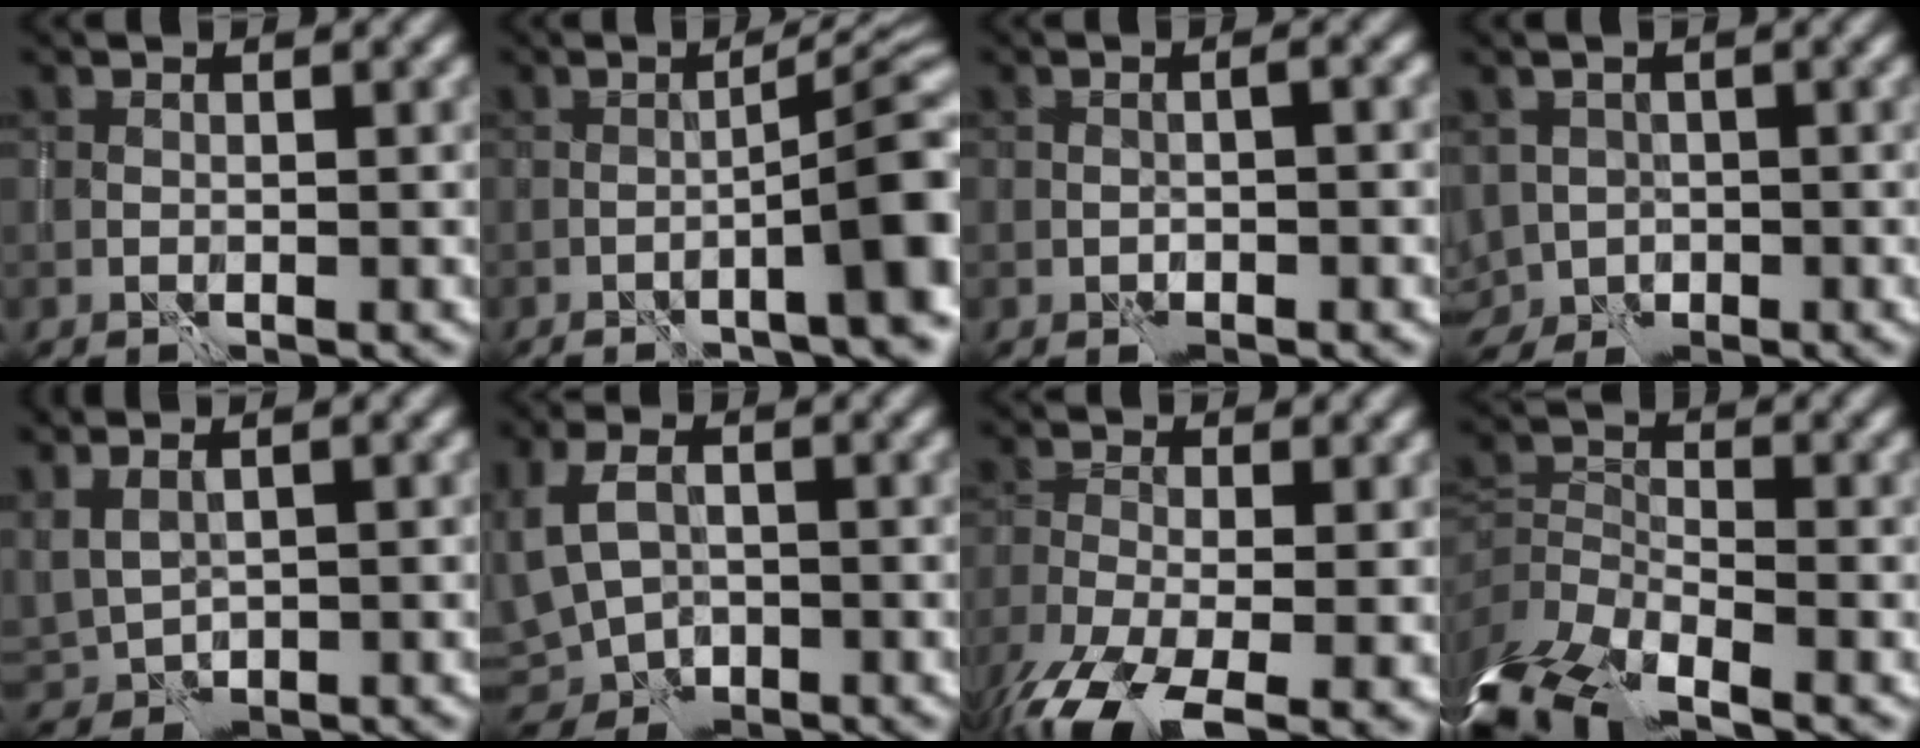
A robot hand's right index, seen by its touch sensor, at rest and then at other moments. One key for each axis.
{"total": 8.8, "fx": -3.4, "fy": 1.5, "fz": 8.0, "tx": -0.093, "ty": 0.011, "tz": -0.044}
{"total": 1.3, "fx": -0.8, "fy": 0.4, "fz": 0.9, "tx": -0.016, "ty": 0.001, "tz": -0.016}
{"total": 3.0, "fx": -1.3, "fy": 2.6, "fz": 1.0, "tx": -0.010, "ty": -0.011, "tz": -0.026}
{"total": 3.2, "fx": 1.5, "fy": 1.8, "fz": 2.1, "tx": -0.049, "ty": 0.000, "tz": 0.048}
{"total": 6.4, "fx": -1.1, "fy": 4.6, "fz": 4.3, "tx": -0.089, "ty": -0.009, "tz": -0.003}
{"total": 8.7, "fx": -4.8, "fy": 3.7, "fz": 6.2, "tx": -0.134, "ty": -0.037, "tz": -0.086}
{"total": 8.8, "fx": -5.7, "fy": 4.3, "fz": 5.1, "tx": -0.094, "ty": -0.012, "tz": -0.090}